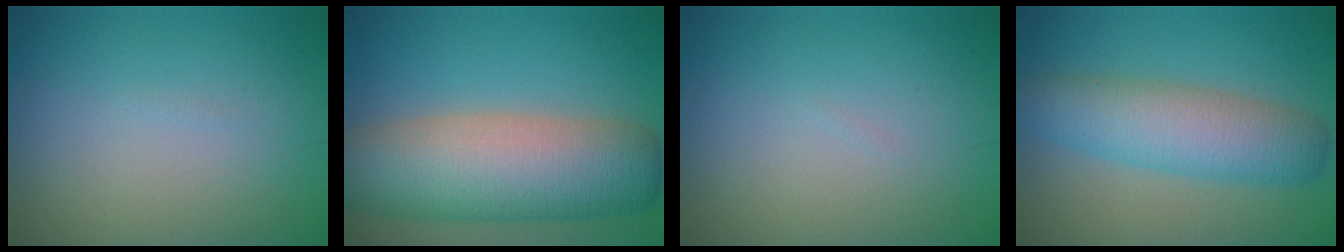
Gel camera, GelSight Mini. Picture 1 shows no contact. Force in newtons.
{"total": 11.3, "press": 11.3, "slide": 0.2}
{"total": 0.0}
{"total": 5.8, "press": 5.8, "slide": 0.3}